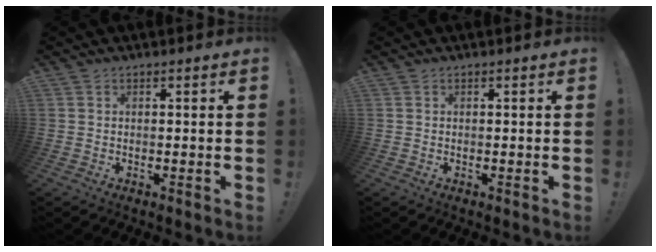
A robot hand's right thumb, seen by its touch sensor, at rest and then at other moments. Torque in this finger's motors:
{"motor_torque": [-0.03, -0.15, -0.11, 0.07, -0.02]}